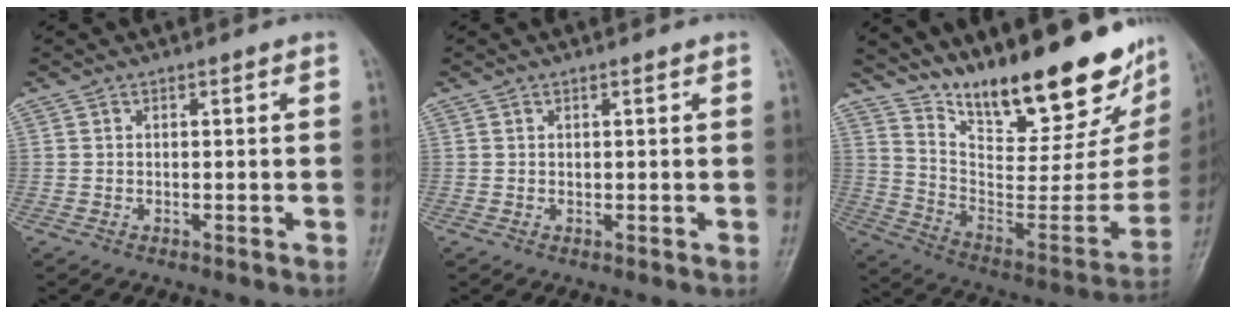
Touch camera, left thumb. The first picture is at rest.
{"total": 0.6, "force": [0.4, 0.2, 0.4], "torque": [-0.006, -0.002, 0.006]}
{"total": 30.6, "force": [21.8, 9.3, 19.4], "torque": [-0.273, -0.104, 0.336]}